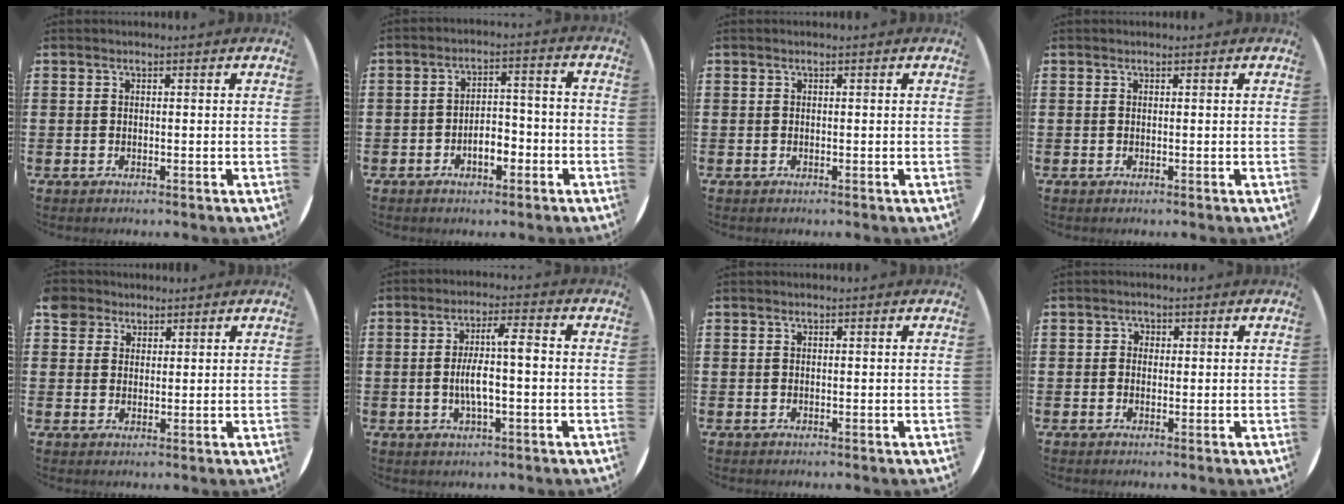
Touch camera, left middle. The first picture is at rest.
{"total": 4.0, "force": [-2.0, 2.0, 2.8], "torque": [-0.048, 0.008, -0.040]}
{"total": 0.0}
{"total": 0.0}
{"total": 3.9, "force": [2.9, 2.6, 0.4], "torque": [-0.013, 0.006, 0.057]}
{"total": 6.2, "force": [-0.6, 1.5, 6.0], "torque": [-0.112, 0.009, -0.016]}
{"total": 0.0}
{"total": 1.1, "force": [0.1, 1.1, 0.3], "torque": [0.000, 0.004, -0.001]}